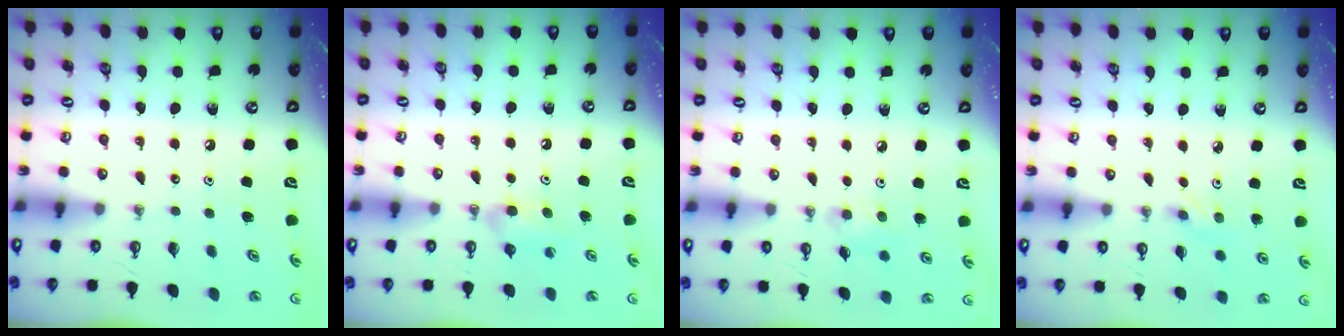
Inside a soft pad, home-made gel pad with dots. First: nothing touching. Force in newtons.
{"total": 5.9, "press": 4.2, "slide": 4.1}
{"total": 6.0, "press": 4.7, "slide": 3.7}
{"total": 2.9, "press": 2.6, "slide": 1.4}